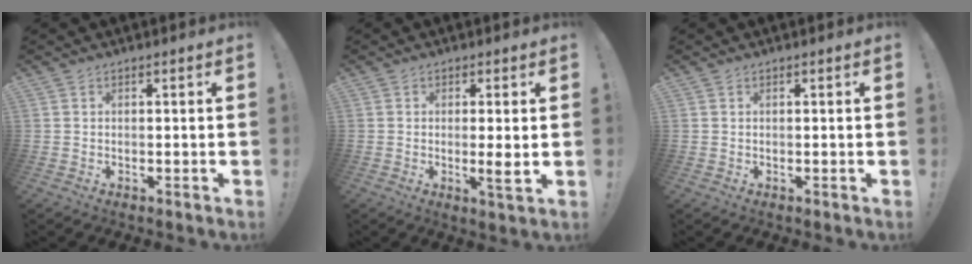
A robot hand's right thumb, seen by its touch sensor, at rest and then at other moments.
{"total": 4.8, "force": [-0.3, -0.2, 4.7], "torque": [-0.070, -0.013, -0.005]}
{"total": 0.0}